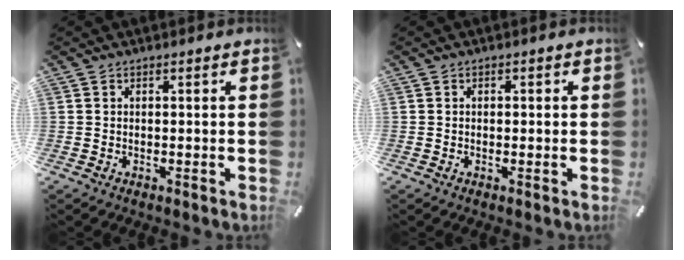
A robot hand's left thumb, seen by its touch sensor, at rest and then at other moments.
{"total": 0.6, "force": [-0.1, 0.4, 0.3], "torque": [-0.006, 0.003, -0.003]}